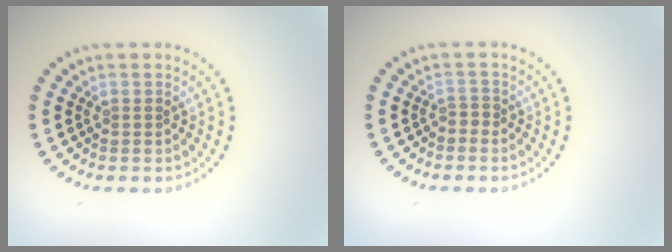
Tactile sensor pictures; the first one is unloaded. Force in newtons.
{"total": 0.6, "press": 0.3, "slide": 0.5}